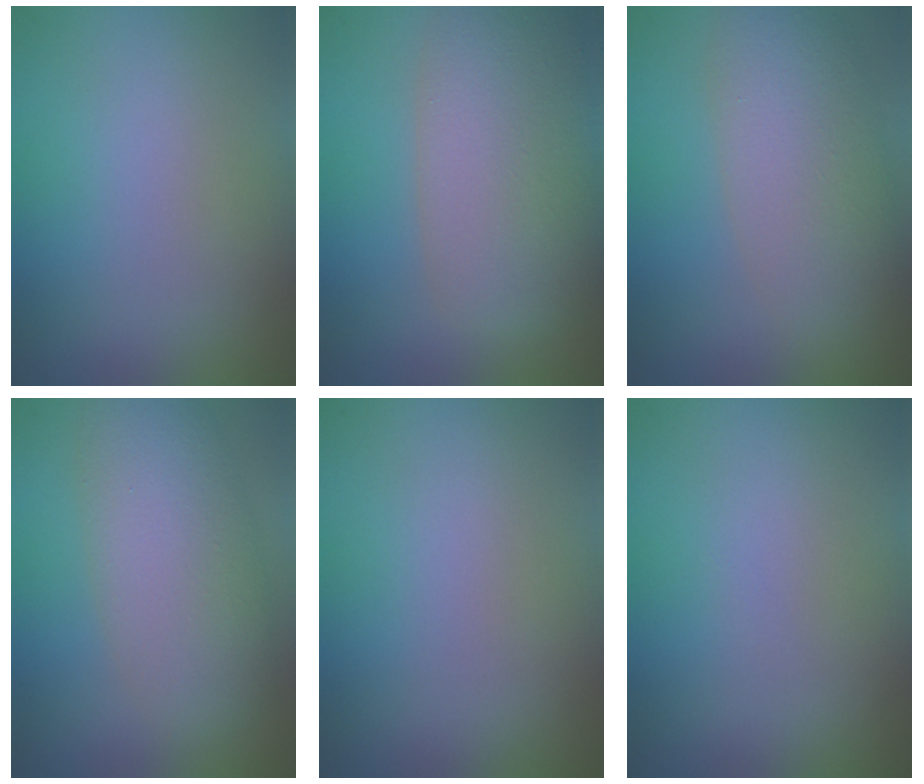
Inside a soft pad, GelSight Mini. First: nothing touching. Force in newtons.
{"total": 8.8, "press": 8.8, "slide": 0.4}
{"total": 6.3, "press": 6.3, "slide": 0.4}
{"total": 6.4, "press": 6.4, "slide": 0.3}
{"total": 0.0}
{"total": 0.0}